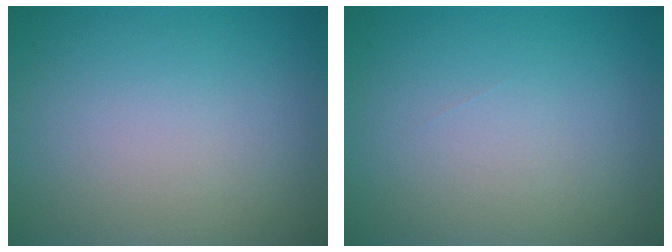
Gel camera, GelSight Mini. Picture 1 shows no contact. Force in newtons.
{"total": 0.0}